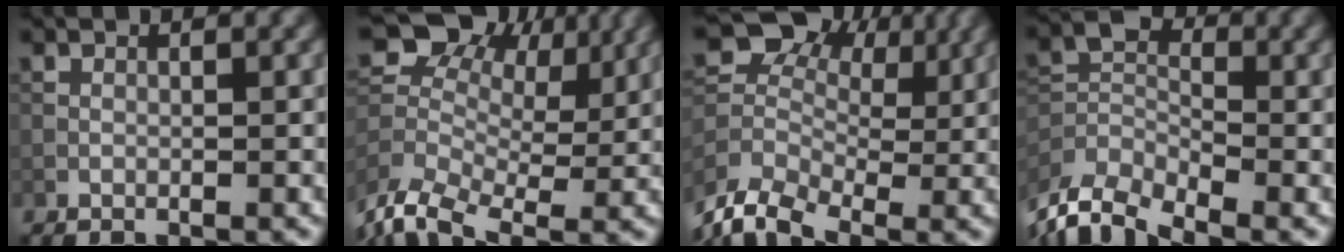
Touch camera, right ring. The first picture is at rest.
{"total": 8.9, "force": [-0.4, 5.9, 6.7], "torque": [-0.148, 0.021, -0.018]}
{"total": 6.3, "force": [-1.9, 4.5, 4.0], "torque": [-0.085, 0.016, -0.059]}
{"total": 7.5, "force": [-5.6, 3.3, 3.8], "torque": [-0.083, -0.007, -0.119]}